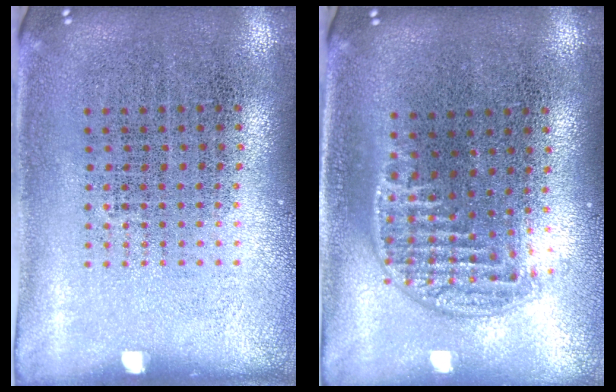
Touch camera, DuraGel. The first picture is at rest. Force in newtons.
{"total": 1.3, "press": 1.1, "slide": 0.6}